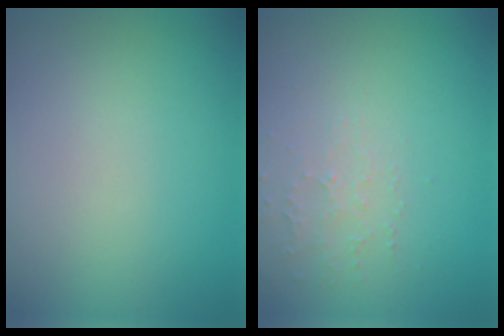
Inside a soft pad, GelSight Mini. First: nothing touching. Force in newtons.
{"total": 1.5, "press": 1.5, "slide": 0.5}